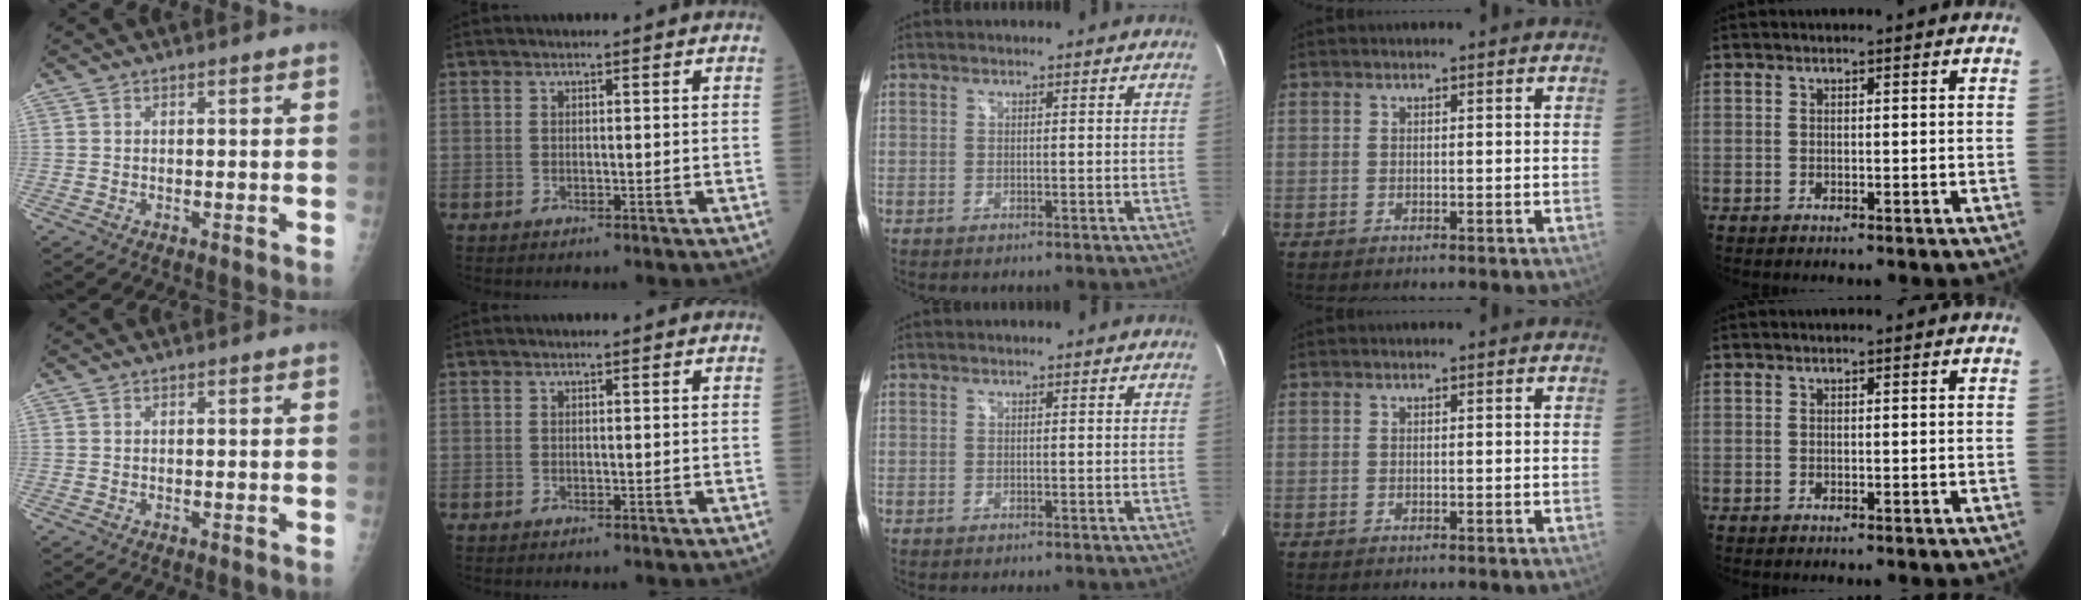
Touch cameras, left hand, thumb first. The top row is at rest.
{}